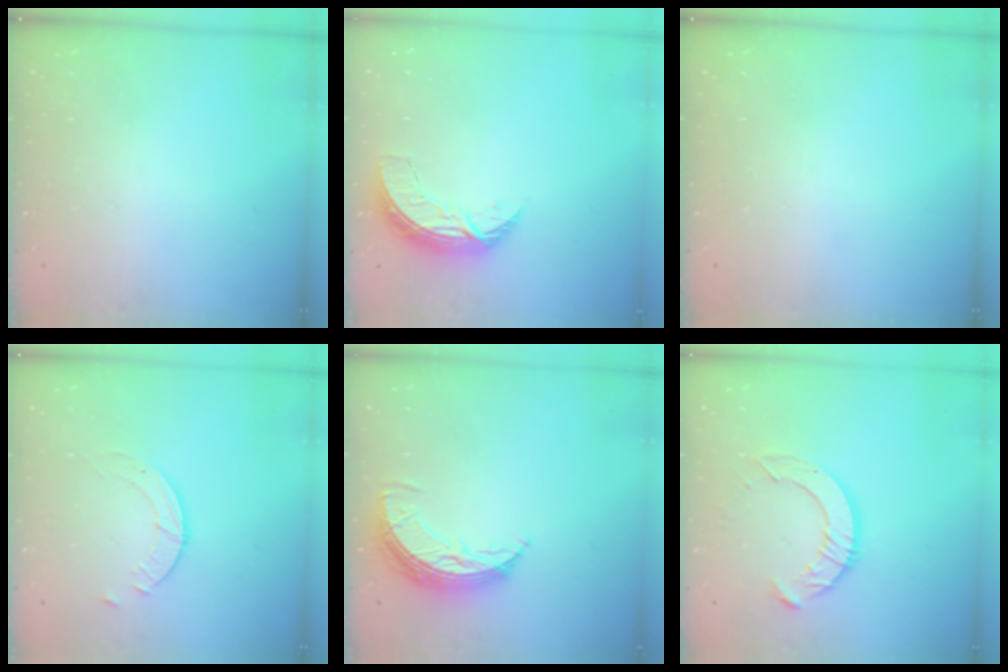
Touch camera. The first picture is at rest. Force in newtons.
{"total": 7.3, "press": 7.3, "slide": 0.7}
{"total": 0.0}
{"total": 1.8, "press": 1.8, "slide": 0.2}
{"total": 8.9, "press": 8.9, "slide": 0.5}
{"total": 9.6, "press": 9.6, "slide": 1.0}